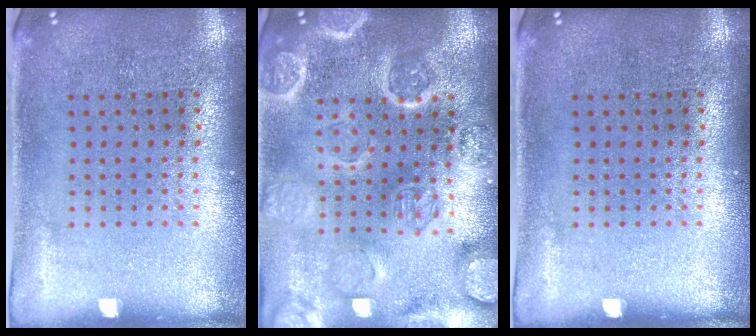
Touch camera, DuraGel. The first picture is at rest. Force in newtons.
{"total": 3.9, "press": 3.6, "slide": 1.4}
{"total": 0.0}